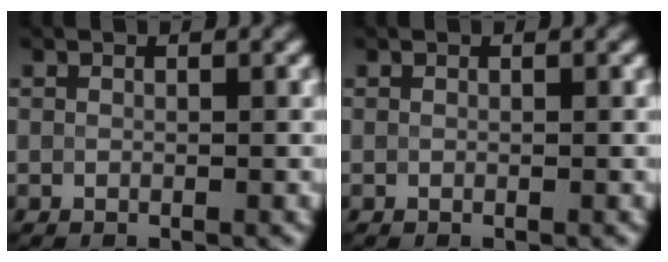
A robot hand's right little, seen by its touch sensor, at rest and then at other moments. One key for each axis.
{"total": 0.0}